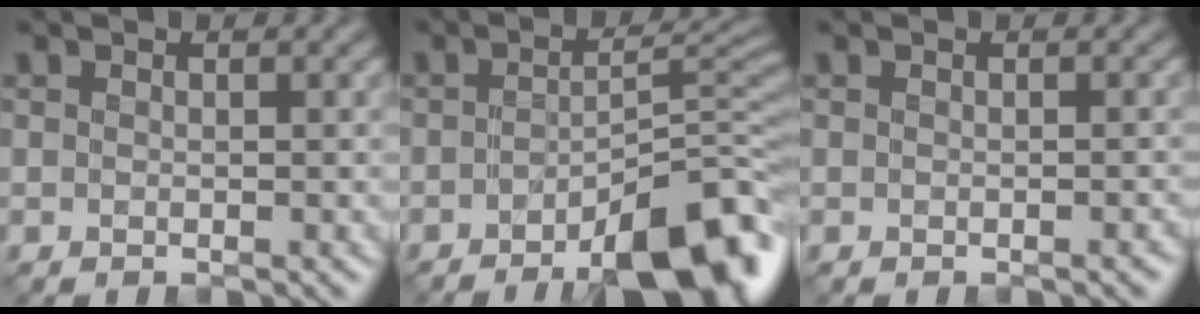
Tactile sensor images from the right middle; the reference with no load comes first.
{"total": 9.7, "force": [-5.7, 2.5, 7.4], "torque": [-0.095, 0.004, -0.080]}
{"total": 0.6, "force": [-0.1, 0.3, 0.5], "torque": [-0.001, 0.009, -0.002]}